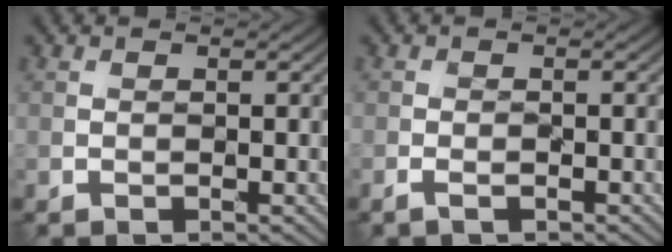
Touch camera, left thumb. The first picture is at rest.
{"total": 1.8, "force": [-1.1, 0.7, 1.2], "torque": [-0.027, -0.001, -0.022]}